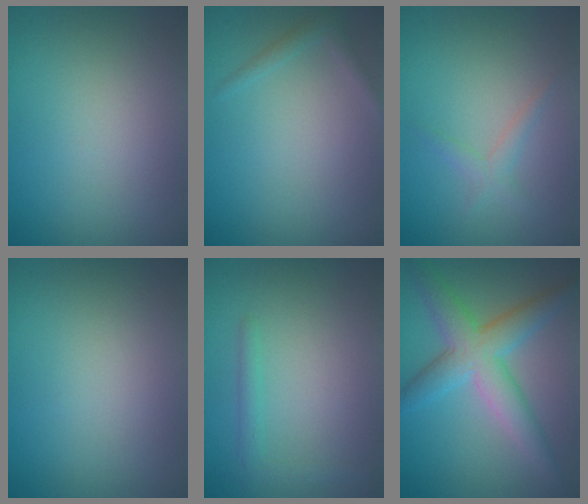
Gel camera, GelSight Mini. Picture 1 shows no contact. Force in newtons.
{"total": 1.1, "press": 1.1, "slide": 0.1}
{"total": 1.3, "press": 1.3, "slide": 0.2}
{"total": 0.0}
{"total": 1.4, "press": 1.4, "slide": 0.1}
{"total": 5.7, "press": 5.7, "slide": 0.2}